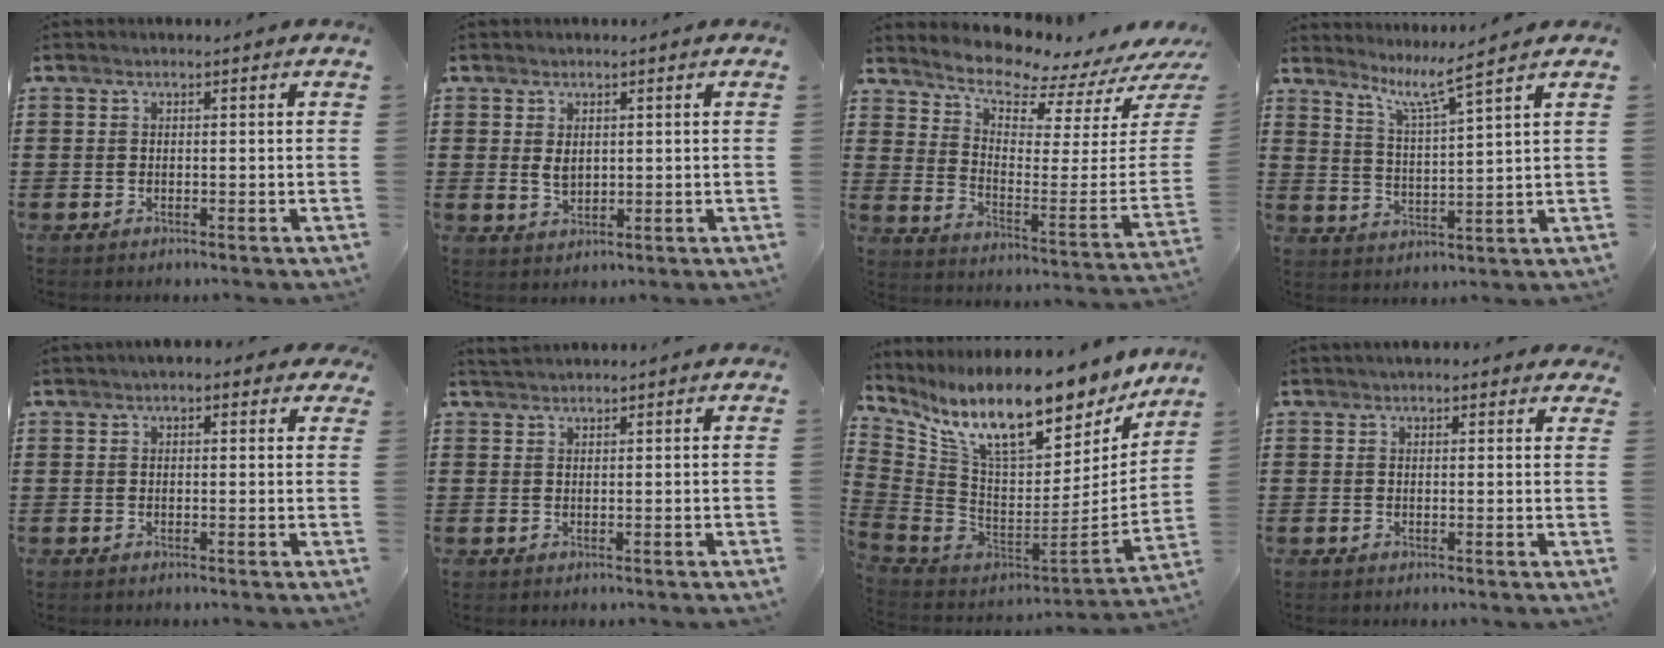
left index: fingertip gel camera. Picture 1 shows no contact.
{"total": 2.7, "force": [0.8, 1.7, 1.9], "torque": [-0.040, 0.005, 0.014]}
{"total": 7.2, "force": [6.7, 0.9, 2.3], "torque": [-0.062, -0.074, 0.109]}
{"total": 5.6, "force": [4.5, -0.5, 3.3], "torque": [-0.082, -0.026, 0.073]}
{"total": 1.8, "force": [1.2, 0.8, 1.0], "torque": [-0.025, 0.009, 0.020]}
{"total": 1.3, "force": [1.3, 0.0, 0.2], "torque": [-0.007, 0.000, 0.026]}
{"total": 16.6, "force": [11.9, 4.3, 10.7], "torque": [-0.225, -0.090, 0.205]}
{"total": 2.1, "force": [1.8, 0.6, 0.9], "torque": [-0.020, 0.006, 0.033]}